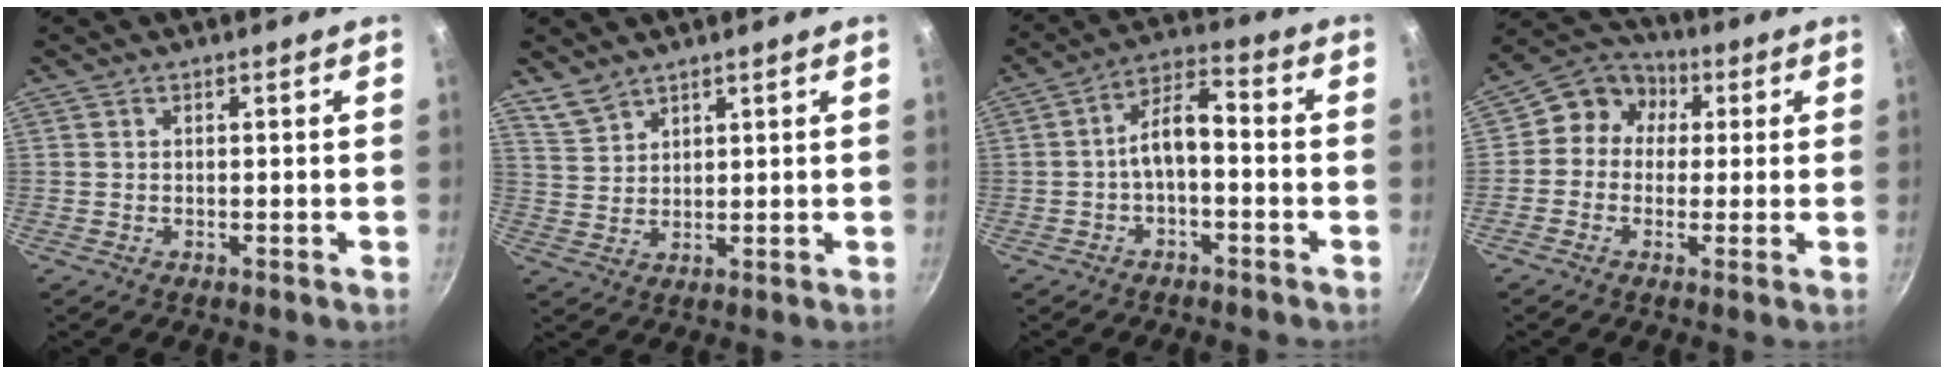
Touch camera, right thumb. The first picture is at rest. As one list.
[{"total": 4.2, "force": [3.6, 1.9, 1.0], "torque": [-0.017, -0.005, 0.081]}, {"total": 7.2, "force": [-1.8, 3.3, 6.1], "torque": [-0.103, 0.042, -0.038]}, {"total": 8.8, "force": [1.4, 7.9, 3.8], "torque": [-0.033, 0.019, -0.002]}]